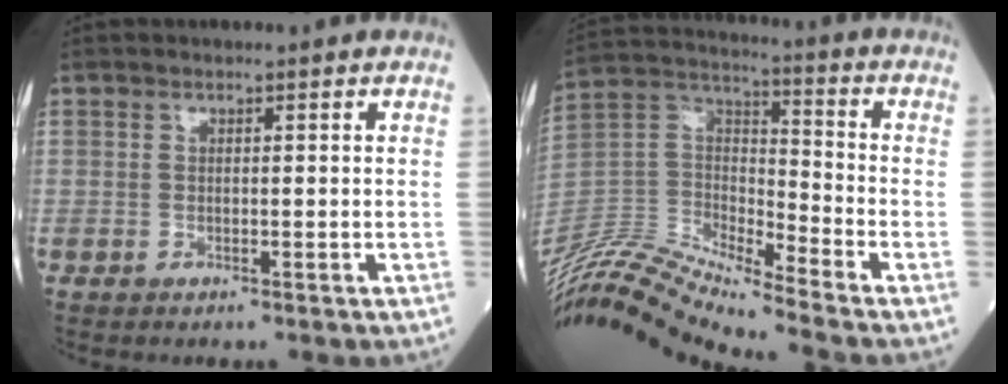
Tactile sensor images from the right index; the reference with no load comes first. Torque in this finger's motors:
{"motor_torque": [-0.16, -0.17, 0.06, 0.02]}